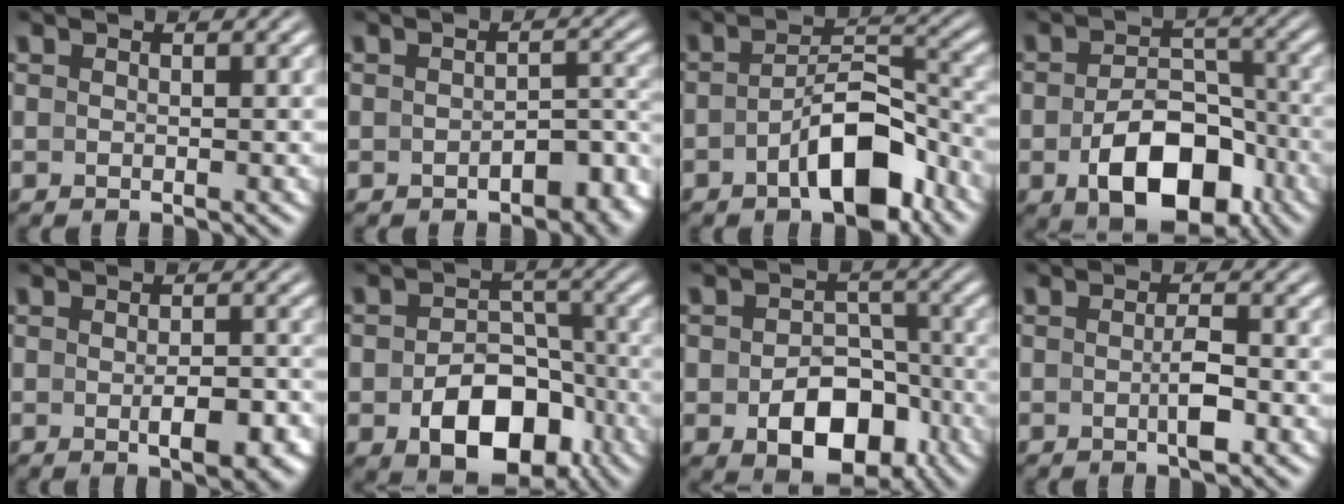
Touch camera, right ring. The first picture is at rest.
{"total": 3.5, "force": [-2.4, 1.3, 2.2], "torque": [-0.017, -0.001, -0.033]}
{"total": 5.7, "force": [-3.2, 2.2, 4.2], "torque": [-0.052, -0.009, -0.047]}
{"total": 7.7, "force": [-3.7, 4.2, 5.3], "torque": [-0.074, -0.019, -0.050]}
{"total": 3.5, "force": [-1.5, 1.3, 2.9], "torque": [-0.035, -0.010, -0.021]}
{"total": 7.2, "force": [-3.6, 4.5, 4.3], "torque": [-0.053, -0.021, -0.048]}
{"total": 6.5, "force": [-3.1, 4.2, 3.8], "torque": [-0.044, -0.027, -0.036]}
{"total": 2.2, "force": [-0.8, 0.4, 2.0], "torque": [-0.027, -0.001, -0.016]}